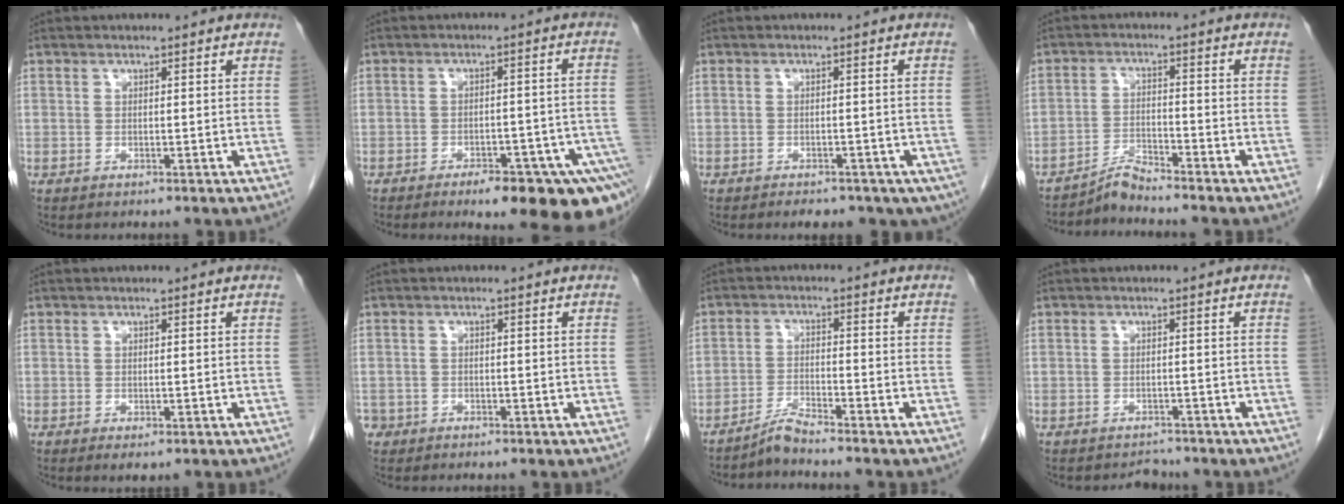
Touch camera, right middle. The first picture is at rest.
{"total": 15.4, "force": [-11.0, 3.4, 10.2], "torque": [-0.060, 0.017, -0.135]}
{"total": 9.6, "force": [-6.2, 5.2, 5.2], "torque": [-0.072, -0.008, -0.068]}
{"total": 3.5, "force": [-3.5, -0.6, 0.1], "torque": [-0.004, -0.017, -0.066]}
{"total": 1.3, "force": [-0.6, 0.5, 1.0], "torque": [-0.012, -0.004, -0.005]}
{"total": 1.7, "force": [-0.9, 1.4, 0.2], "torque": [-0.003, 0.004, -0.016]}
{"total": 3.2, "force": [-3.0, -0.7, 0.7], "torque": [-0.016, -0.015, -0.060]}
{"total": 1.8, "force": [-1.6, 0.6, -0.4], "torque": [0.002, -0.003, -0.023]}